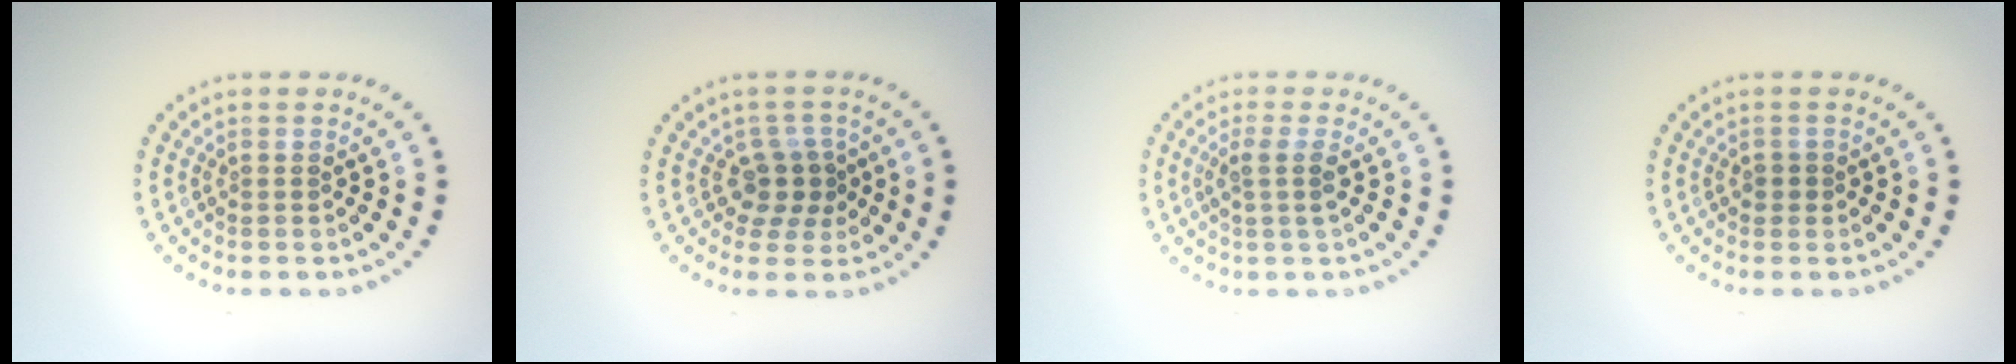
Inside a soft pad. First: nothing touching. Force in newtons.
{"total": 2.6, "press": 2.0, "slide": 1.7}
{"total": 1.9, "press": 1.5, "slide": 1.1}
{"total": 0.9, "press": 0.8, "slide": 0.4}